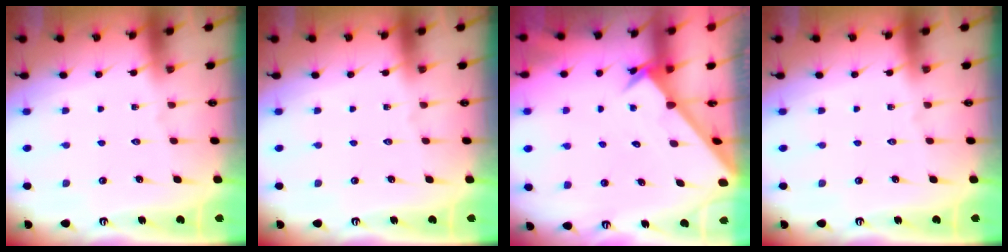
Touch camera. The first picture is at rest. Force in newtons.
{"total": 0.0}
{"total": 2.5, "press": 2.5, "slide": 0.2}
{"total": 0.0}